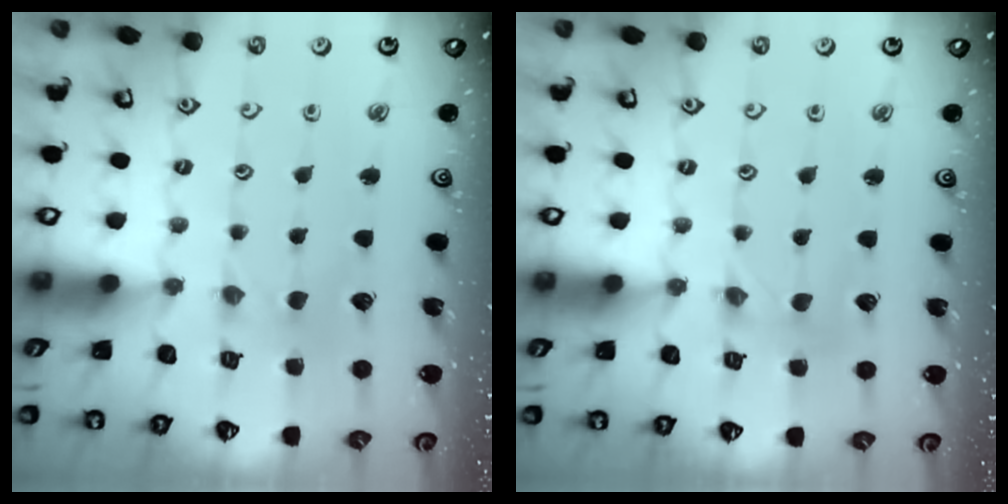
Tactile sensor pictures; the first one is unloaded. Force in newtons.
{"total": 0.0}